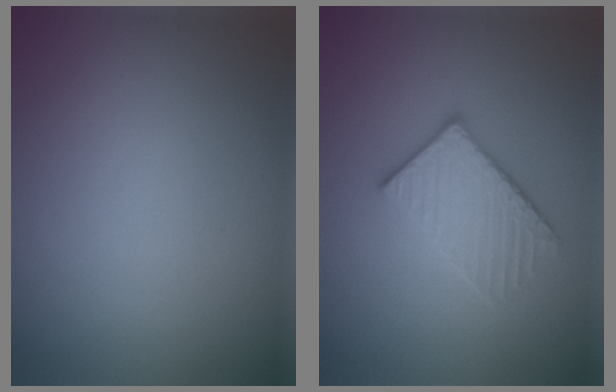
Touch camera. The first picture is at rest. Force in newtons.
{"total": 3.3, "press": 3.1, "slide": 1.1}